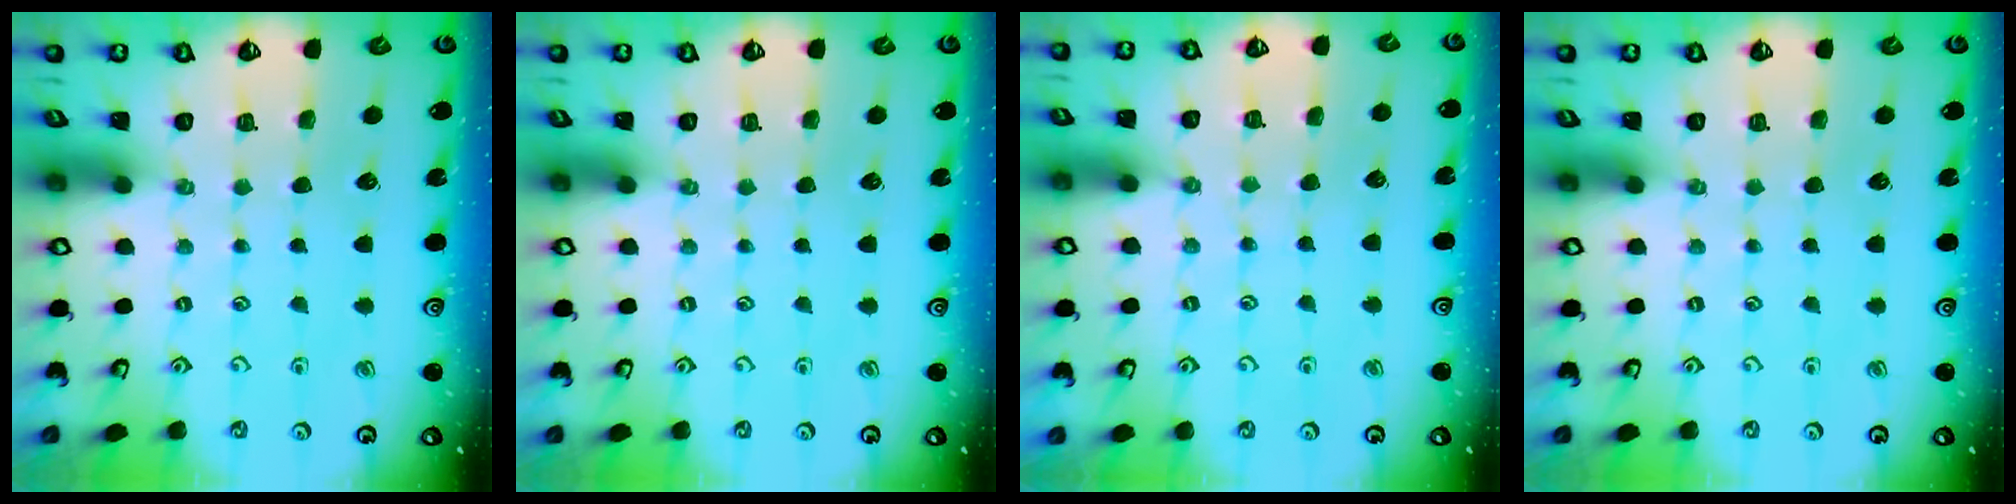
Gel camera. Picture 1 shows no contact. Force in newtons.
{"total": 0.0}
{"total": 2.8, "press": 2.8, "slide": 0.5}
{"total": 0.0}